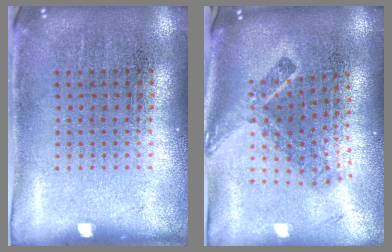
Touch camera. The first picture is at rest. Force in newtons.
{"total": 2.2, "press": 1.5, "slide": 1.6}